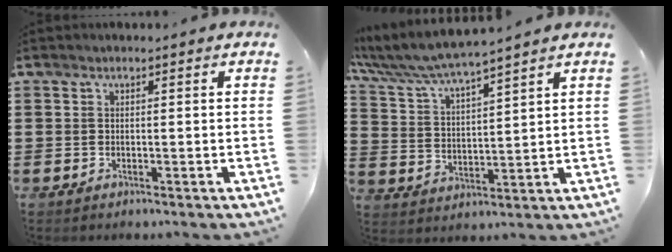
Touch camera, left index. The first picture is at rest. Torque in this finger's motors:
{"motor_torque": [1.53, -0.61, 0.81, 0.21]}